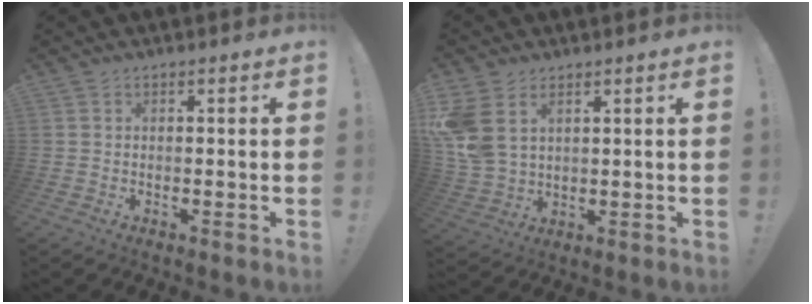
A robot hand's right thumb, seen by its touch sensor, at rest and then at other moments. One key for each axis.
{"total": 9.0, "fx": 4.5, "fy": 5.7, "fz": 5.4, "tx": -0.116, "ty": -0.016, "tz": 0.089}